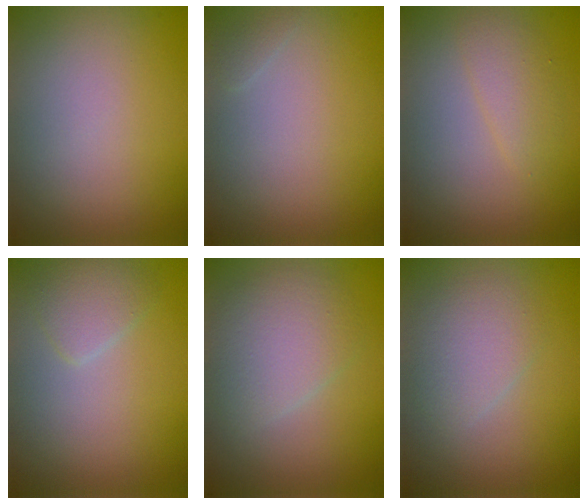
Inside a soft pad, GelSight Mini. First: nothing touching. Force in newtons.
{"total": 0.5, "press": 0.5, "slide": 0.0}
{"total": 1.9, "press": 1.9, "slide": 0.1}
{"total": 2.0, "press": 2.0, "slide": 0.1}
{"total": 3.7, "press": 3.7, "slide": 0.1}
{"total": 2.6, "press": 2.6, "slide": 0.1}